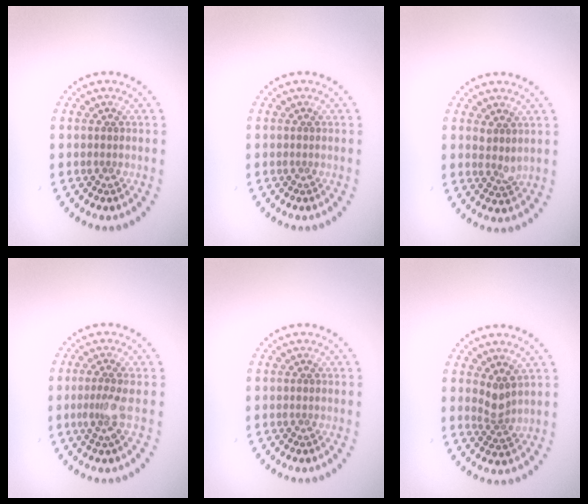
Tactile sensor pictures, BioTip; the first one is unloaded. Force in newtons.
{"total": 0.0}
{"total": 1.6, "press": 1.4, "slide": 0.8}
{"total": 2.1, "press": 1.5, "slide": 1.4}
{"total": 0.0}
{"total": 1.9, "press": 1.3, "slide": 1.4}